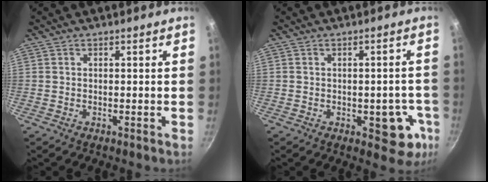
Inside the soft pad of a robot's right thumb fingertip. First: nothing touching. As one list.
[{"total": 8.6, "force": [-2.8, 4.6, 6.7], "torque": [-0.031, 0.015, -0.032]}]